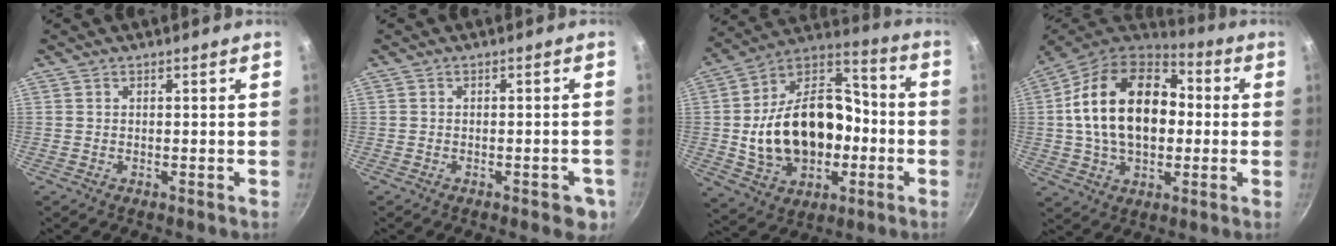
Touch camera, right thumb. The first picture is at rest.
{"total": 4.4, "force": [-1.9, 1.9, 3.5], "torque": [-0.028, 0.012, -0.017]}
{"total": 24.1, "force": [-3.2, 16.8, 17.0], "torque": [-0.271, 0.062, -0.046]}
{"total": 22.4, "force": [1.6, 14.8, 16.8], "torque": [-0.264, 0.033, 0.018]}